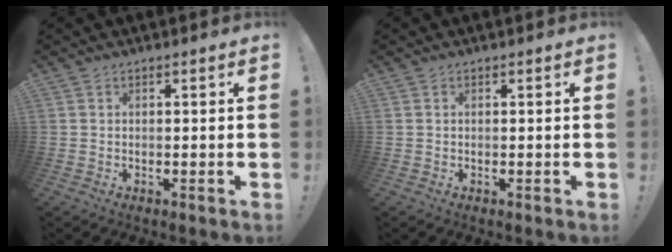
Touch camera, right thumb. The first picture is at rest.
{"total": 0.0}